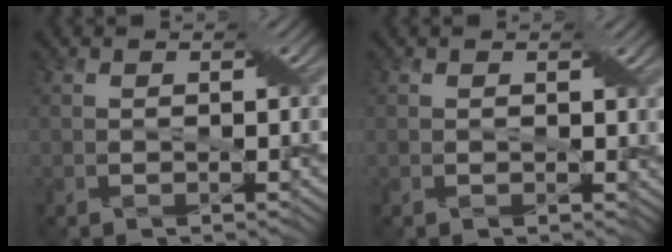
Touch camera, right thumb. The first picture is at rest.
{"total": 1.1, "force": [0.5, 1.0, 0.3], "torque": [-0.010, -0.005, 0.005]}